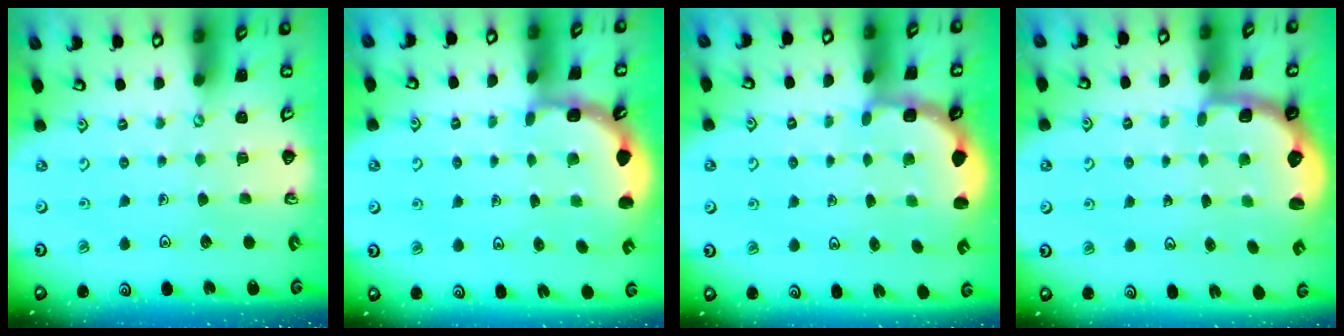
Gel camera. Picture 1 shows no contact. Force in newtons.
{"total": 2.1, "press": 1.9, "slide": 0.9}
{"total": 2.7, "press": 2.3, "slide": 1.4}
{"total": 2.6, "press": 2.1, "slide": 1.7}